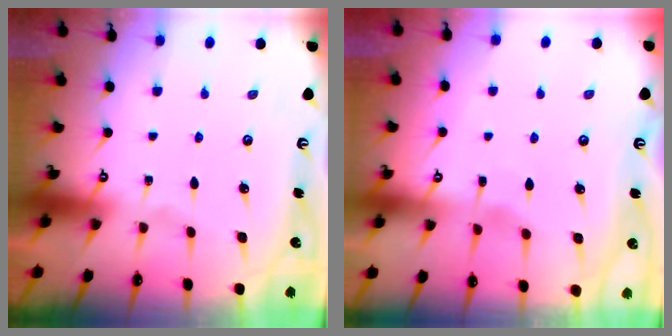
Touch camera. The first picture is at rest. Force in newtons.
{"total": 2.6, "press": 2.5, "slide": 0.2}